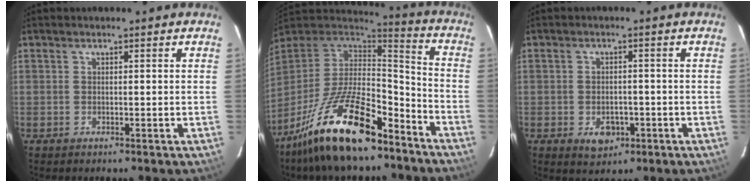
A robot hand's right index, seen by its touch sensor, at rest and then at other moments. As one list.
[{"total": 22.8, "force": [-14.9, 8.2, 15.1], "torque": [-0.290, -0.018, -0.250]}, {"total": 4.9, "force": [-2.0, 3.6, 2.7], "torque": [-0.051, 0.001, -0.018]}]